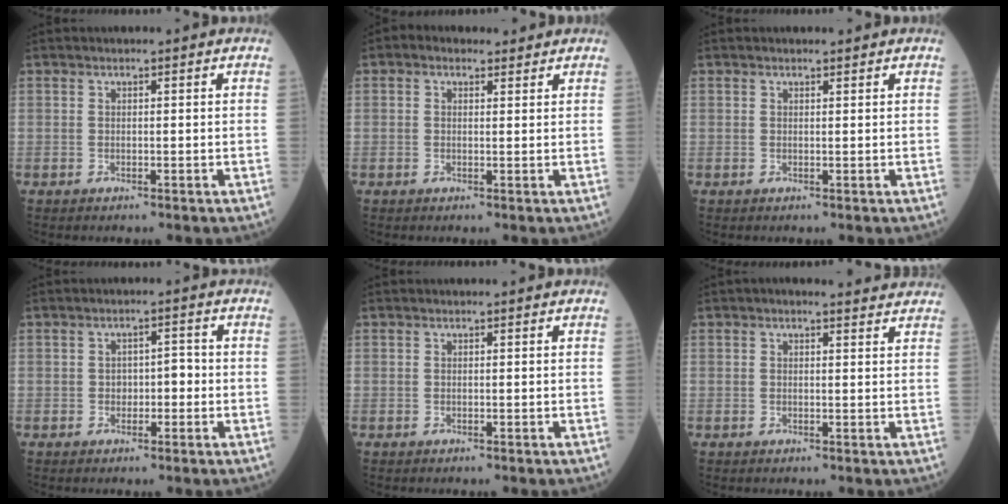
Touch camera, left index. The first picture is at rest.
{"total": 2.4, "force": [1.3, 1.7, 1.0], "torque": [-0.024, 0.017, 0.019]}
{"total": 0.0}
{"total": 2.9, "force": [-1.0, 1.7, 2.1], "torque": [-0.029, 0.011, -0.016]}
{"total": 0.0}
{"total": 3.1, "force": [2.7, 0.9, 1.2], "torque": [-0.020, 0.009, 0.021]}